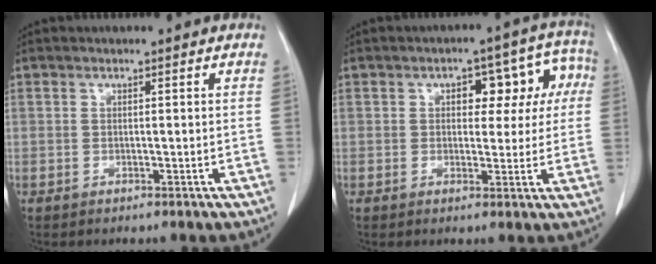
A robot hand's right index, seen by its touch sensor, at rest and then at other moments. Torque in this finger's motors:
{"motor_torque": [0.12, 0.03, 0.12, 0.03]}